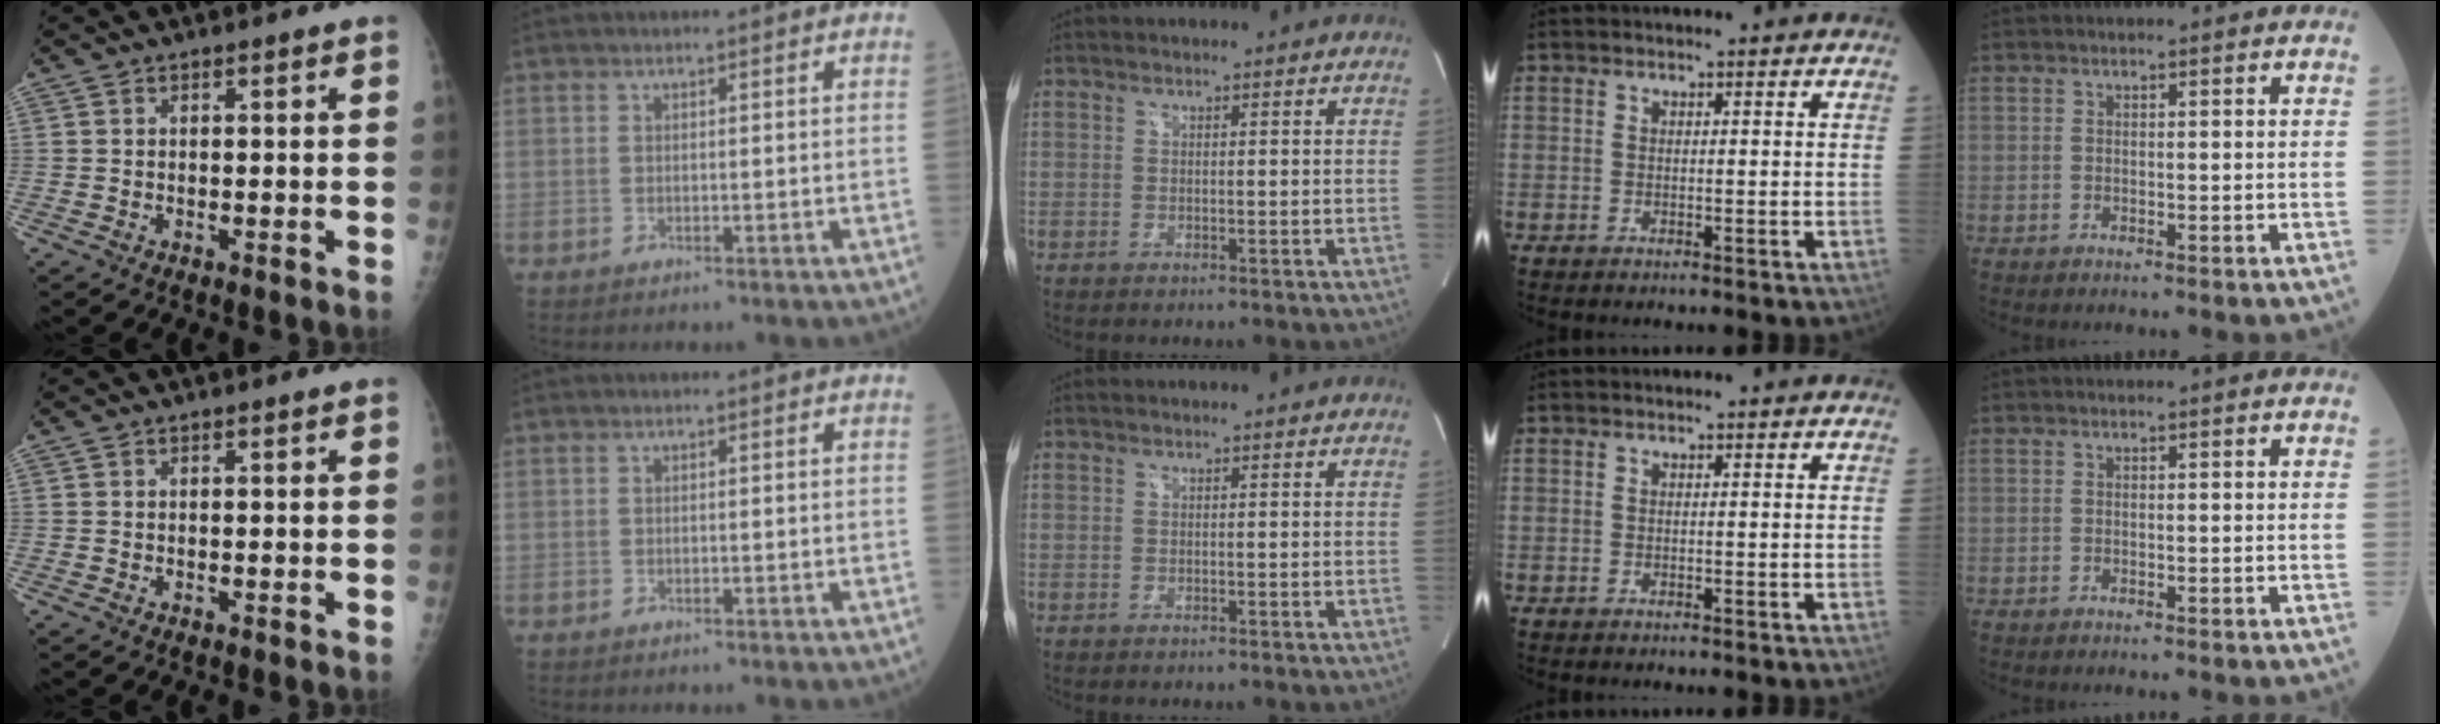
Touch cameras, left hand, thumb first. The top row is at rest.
{}